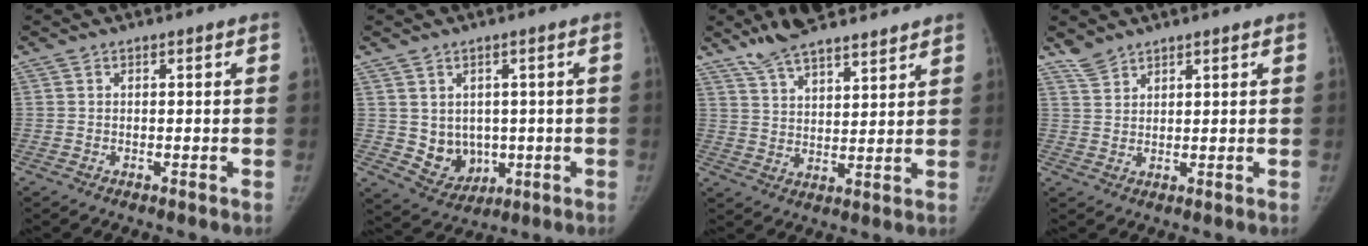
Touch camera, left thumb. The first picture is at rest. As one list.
[{"total": 6.9, "force": [0.1, 5.8, 3.7], "torque": [-0.031, -0.011, 0.025]}, {"total": 12.2, "force": [9.7, 3.8, 6.3], "torque": [-0.088, -0.040, 0.170]}, {"total": 3.2, "force": [2.9, 1.2, 0.6], "torque": [-0.004, -0.007, 0.059]}]